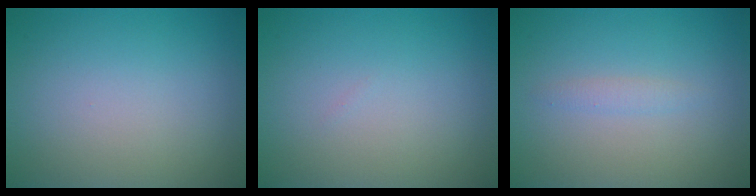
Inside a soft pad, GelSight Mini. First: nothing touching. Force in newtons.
{"total": 0.0}
{"total": 0.9, "press": 0.9, "slide": 0.2}